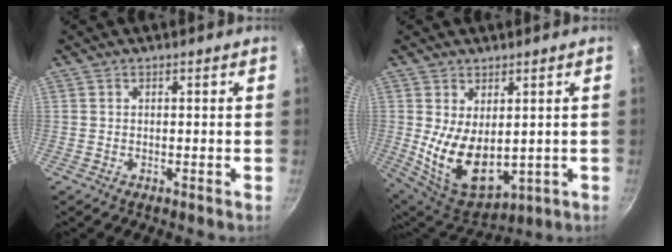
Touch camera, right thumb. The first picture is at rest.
{"total": 13.1, "force": [0.3, 7.8, 10.6], "torque": [-0.167, -0.032, 0.034]}